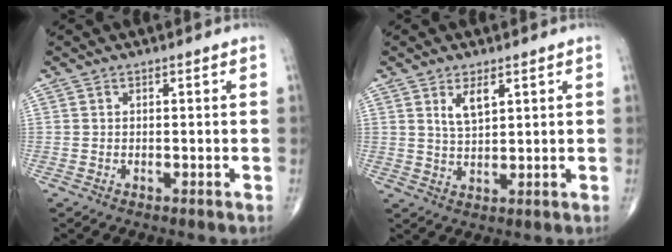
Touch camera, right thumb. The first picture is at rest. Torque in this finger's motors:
{"motor_torque": [-0.34, 0.38, 0.43, 0.30, 0.02]}